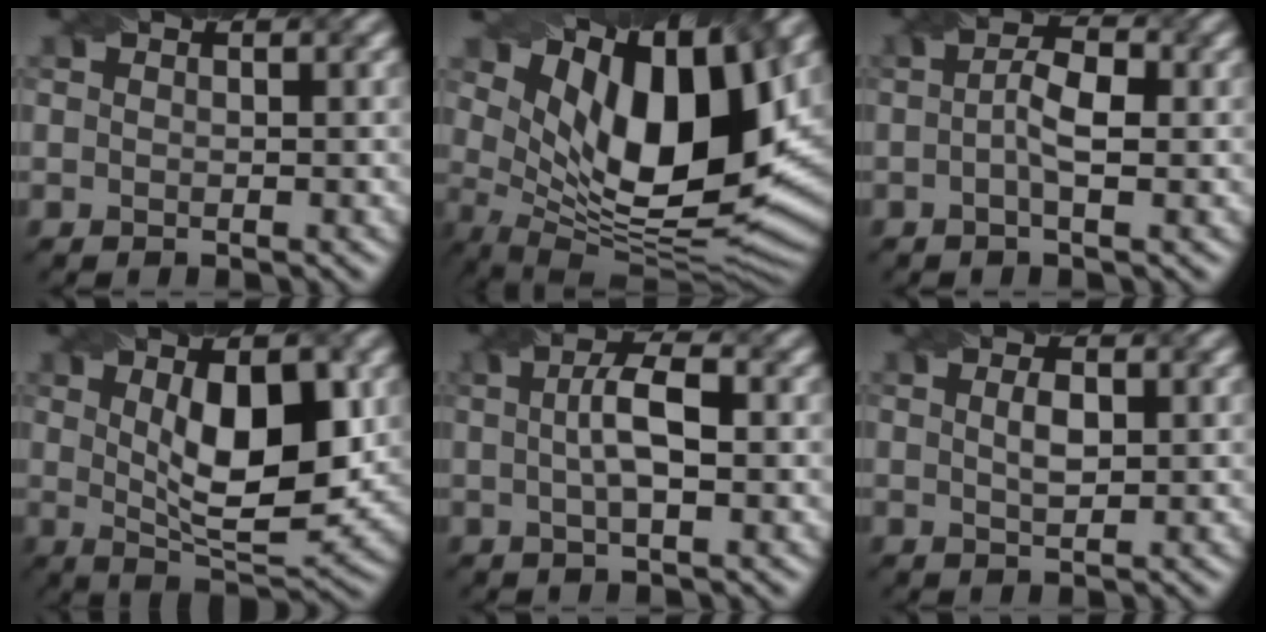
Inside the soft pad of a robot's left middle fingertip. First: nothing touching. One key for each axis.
{"total": 14.8, "fx": 5.4, "fy": 6.4, "fz": 12.2, "tx": -0.200, "ty": -0.006, "tz": 0.101}
{"total": 3.3, "fx": -0.2, "fy": 1.0, "fz": 3.1, "tx": -0.062, "ty": 0.003, "tz": -0.007}
{"total": 9.7, "fx": 1.8, "fy": 3.4, "fz": 8.9, "tx": -0.137, "ty": -0.003, "tz": 0.032}
{"total": 4.2, "fx": 0.4, "fy": 1.2, "fz": 4.0, "tx": -0.072, "ty": 0.009, "tz": 0.004}
{"total": 1.8, "fx": 0.4, "fy": 0.7, "fz": 1.6, "tx": -0.035, "ty": 0.002, "tz": 0.010}